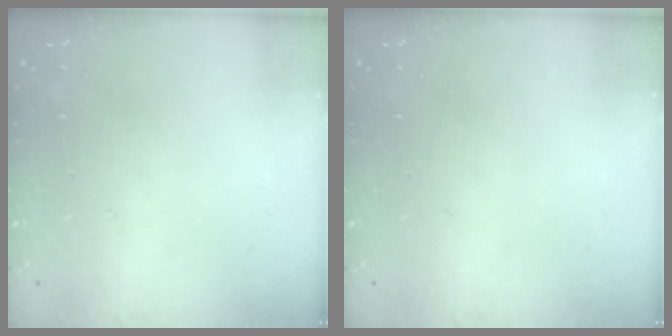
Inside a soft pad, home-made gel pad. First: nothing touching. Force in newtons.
{"total": 0.0}